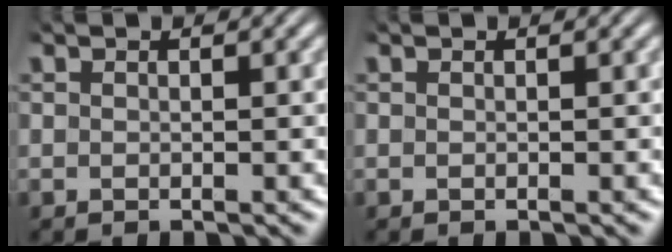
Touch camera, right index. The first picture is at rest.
{"total": 0.0}